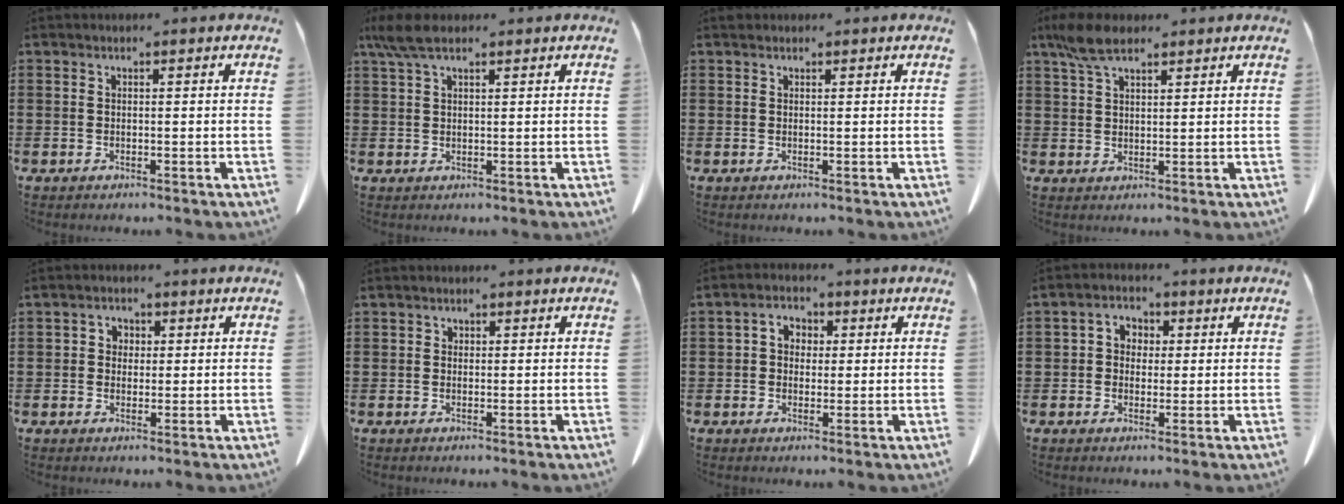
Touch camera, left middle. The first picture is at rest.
{"total": 4.2, "force": [2.3, 1.4, 3.2], "torque": [-0.082, 0.000, 0.039]}
{"total": 0.5, "force": [0.4, 0.3, 0.1], "torque": [-0.002, 0.003, 0.007]}
{"total": 5.5, "force": [3.7, 2.1, 3.6], "torque": [-0.088, -0.001, 0.066]}
{"total": 1.8, "force": [0.2, 1.8, 0.5], "torque": [-0.018, 0.010, 0.000]}
{"total": 0.7, "force": [0.2, 0.6, 0.2], "torque": [-0.006, 0.004, 0.004]}
{"total": 2.9, "force": [0.3, 2.5, 1.5], "torque": [-0.039, 0.014, 0.000]}
{"total": 2.7, "force": [0.2, 2.4, 1.1], "torque": [-0.032, 0.014, -0.002]}